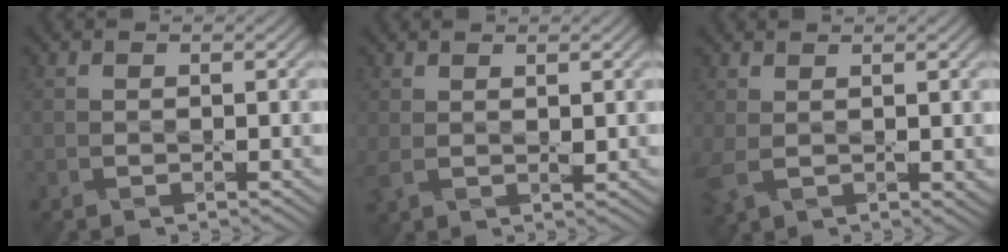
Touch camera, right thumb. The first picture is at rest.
{"total": 2.6, "force": [0.9, 1.3, 2.1], "torque": [-0.055, -0.003, 0.021]}
{"total": 4.1, "force": [0.5, 2.3, 3.3], "torque": [-0.090, -0.006, 0.014]}